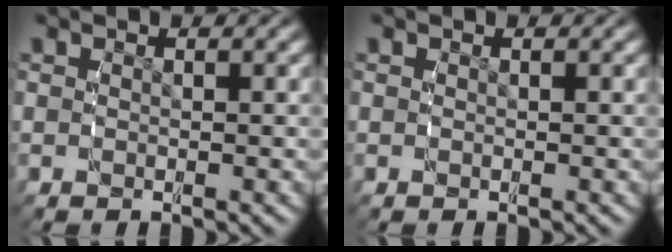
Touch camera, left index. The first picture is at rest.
{"total": 0.0}